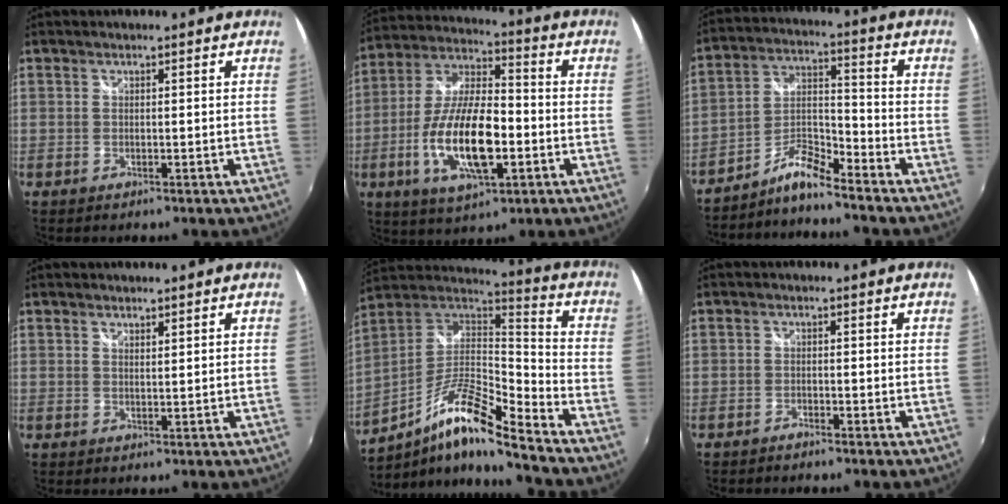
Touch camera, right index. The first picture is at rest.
{"total": 17.4, "force": [-4.7, 6.4, 15.5], "torque": [-0.315, -0.008, -0.087]}
{"total": 6.8, "force": [-6.3, 0.2, 2.6], "torque": [-0.059, 0.027, -0.131]}
{"total": 1.2, "force": [1.2, 0.2, 0.3], "torque": [-0.005, -0.003, 0.018]}
{"total": 16.1, "force": [-10.0, 2.0, 12.5], "torque": [-0.235, -0.012, -0.198]}
{"total": 1.2, "force": [-1.2, 0.2, 0.2], "torque": [-0.013, -0.003, -0.024]}